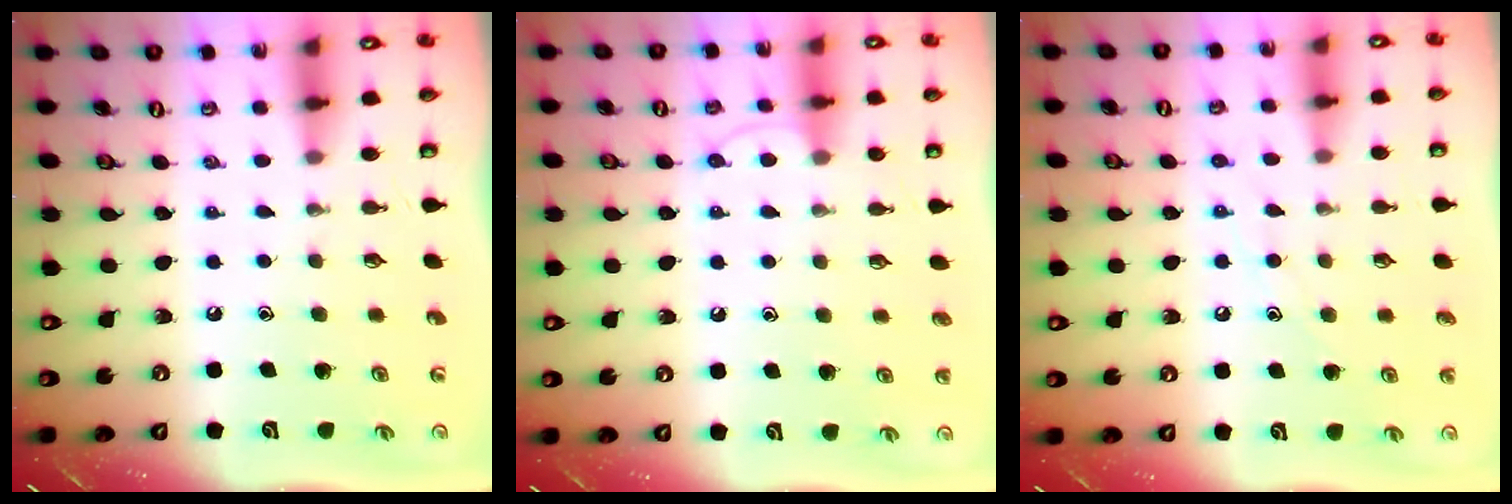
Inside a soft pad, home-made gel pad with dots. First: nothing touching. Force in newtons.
{"total": 6.3, "press": 6.3, "slide": 0.6}
{"total": 7.6, "press": 7.6, "slide": 0.3}